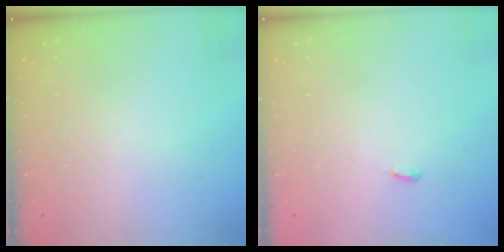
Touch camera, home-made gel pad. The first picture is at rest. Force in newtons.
{"total": 2.9, "press": 2.9, "slide": 0.2}